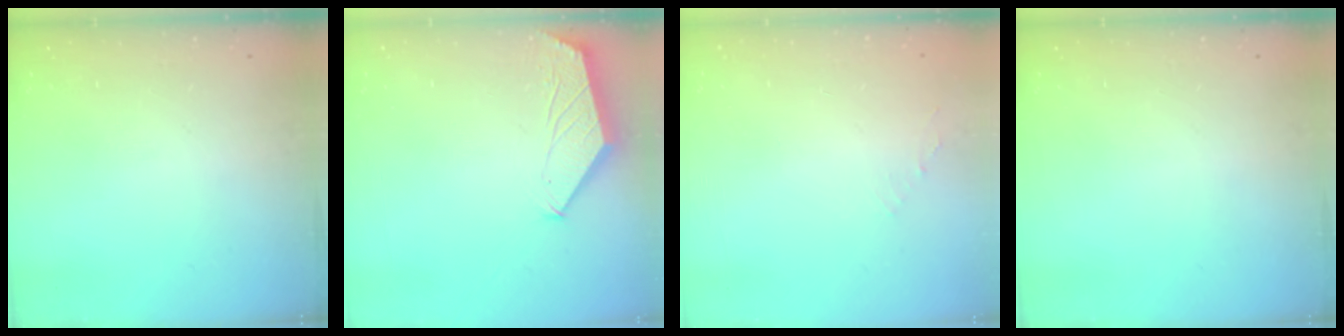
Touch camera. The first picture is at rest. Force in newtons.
{"total": 1.6, "press": 1.5, "slide": 0.4}
{"total": 0.6, "press": 0.5, "slide": 0.3}
{"total": 0.0}